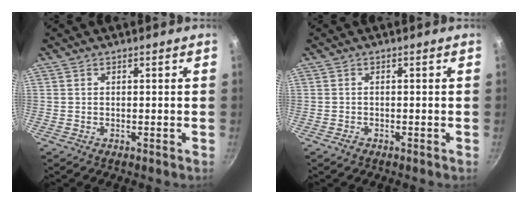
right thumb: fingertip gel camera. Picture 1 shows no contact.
{"total": 0.9, "force": [-0.7, 0.5, 0.3], "torque": [-0.010, 0.005, -0.011]}